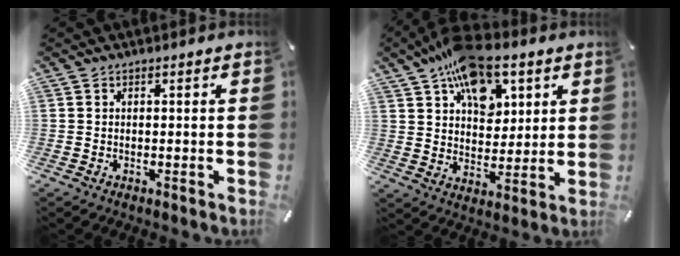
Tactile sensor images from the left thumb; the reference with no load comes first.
{"total": 14.6, "force": [8.4, 9.1, 7.9], "torque": [-0.125, -0.039, 0.151]}